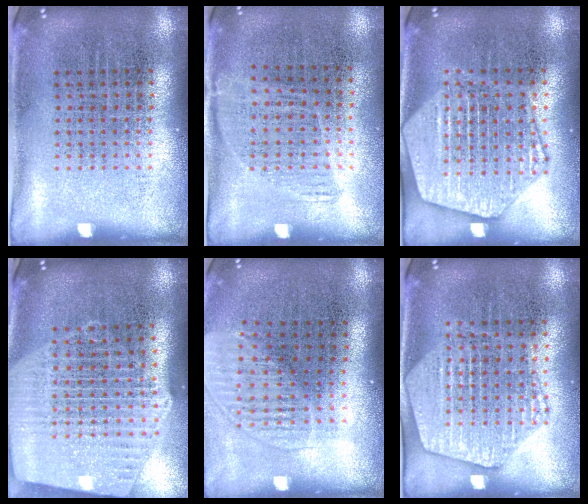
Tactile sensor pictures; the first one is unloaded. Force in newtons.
{"total": 1.1, "press": 0.9, "slide": 0.7}
{"total": 3.2, "press": 3.1, "slide": 0.4}
{"total": 2.7, "press": 2.3, "slide": 1.4}
{"total": 1.3, "press": 1.2, "slide": 0.6}
{"total": 1.9, "press": 1.8, "slide": 0.5}